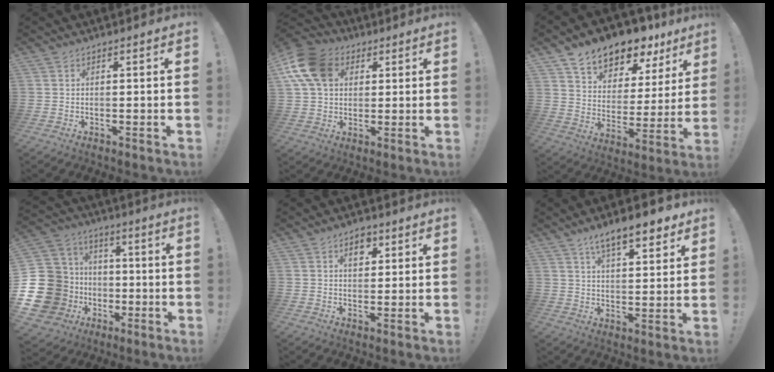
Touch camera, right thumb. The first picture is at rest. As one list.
[{"total": 14.8, "force": [4.8, 11.1, 8.6], "torque": [-0.160, -0.009, 0.096]}, {"total": 11.9, "force": [9.9, 5.5, 3.5], "torque": [-0.053, -0.088, 0.173]}, {"total": 22.6, "force": [-5.0, 19.2, 10.7], "torque": [-0.249, 0.031, -0.033]}, {"total": 5.3, "force": [2.5, 3.5, 3.0], "torque": [-0.033, -0.001, 0.040]}, {"total": 11.1, "force": [7.3, 3.6, 7.5], "torque": [-0.110, -0.040, 0.123]}]